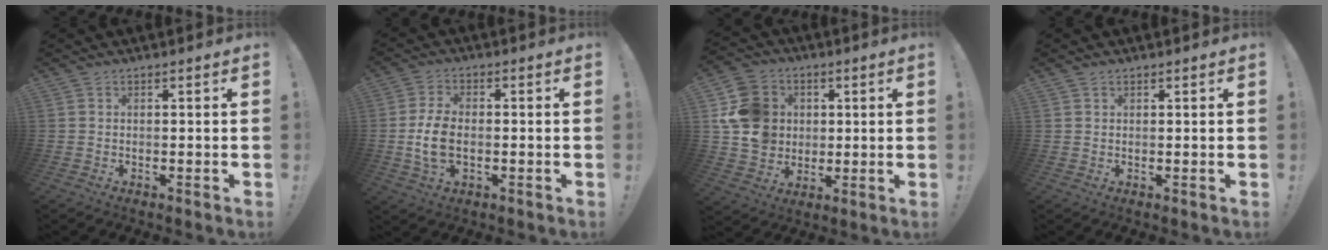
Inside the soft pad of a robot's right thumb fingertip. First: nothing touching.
{"total": 8.3, "force": [-1.4, 4.8, 6.6], "torque": [-0.125, -0.005, -0.022]}
{"total": 14.6, "force": [3.0, 12.9, 6.1], "torque": [-0.103, 0.003, 0.069]}
{"total": 0.8, "force": [0.6, 0.5, 0.1], "torque": [0.001, -0.001, 0.012]}